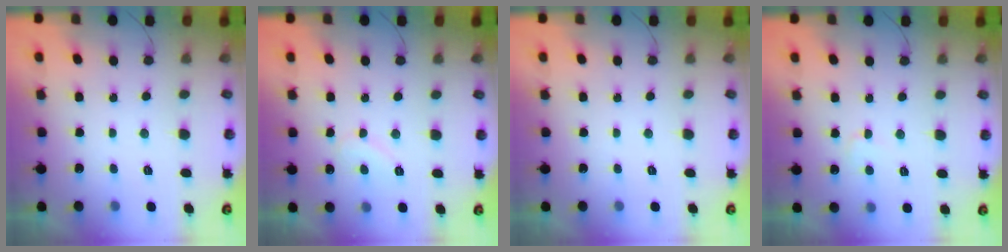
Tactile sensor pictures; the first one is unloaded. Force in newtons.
{"total": 7.2, "press": 7.2, "slide": 0.5}
{"total": 0.0}
{"total": 3.1, "press": 3.1, "slide": 0.3}